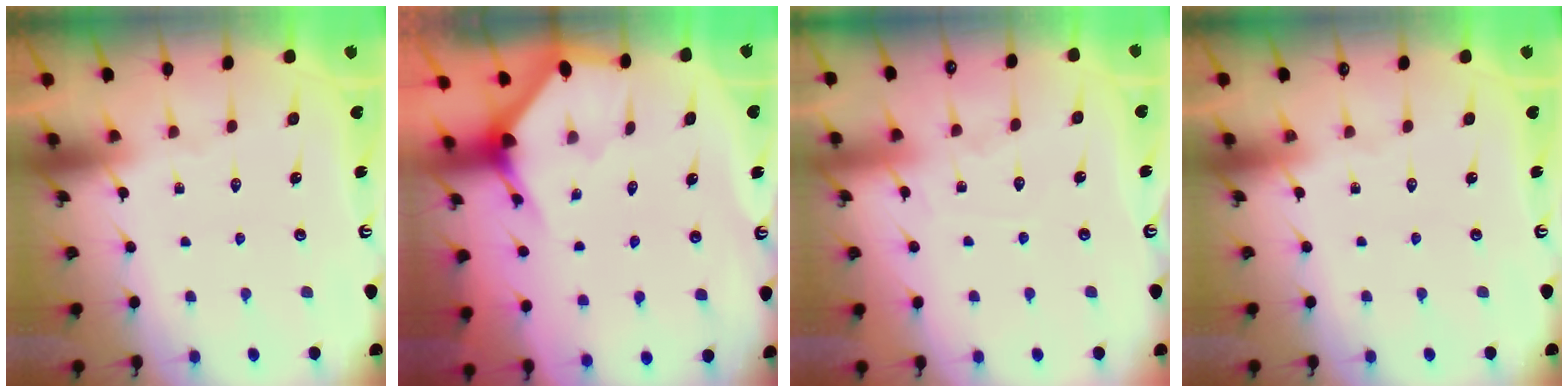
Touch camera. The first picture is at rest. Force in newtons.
{"total": 2.3, "press": 2.3, "slide": 0.1}
{"total": 5.3, "press": 5.3, "slide": 0.6}
{"total": 0.0}